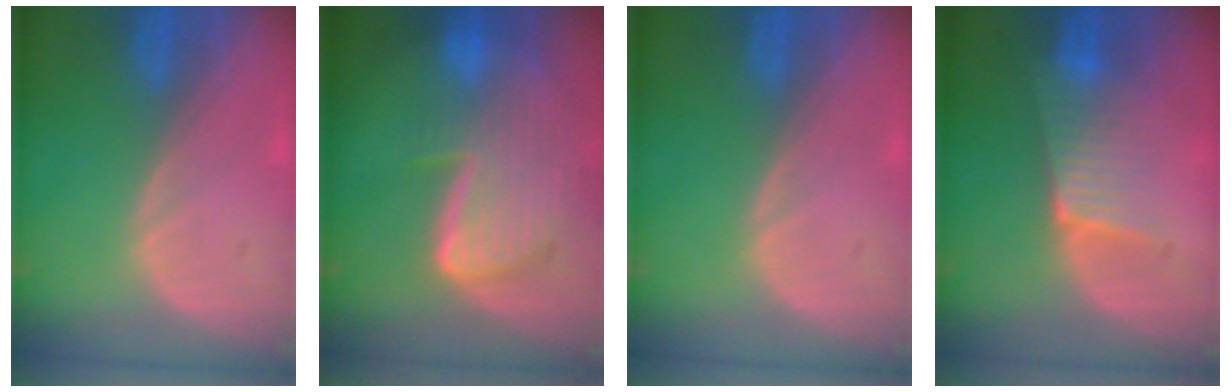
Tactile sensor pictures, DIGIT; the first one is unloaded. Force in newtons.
{"total": 9.1, "press": 8.0, "slide": 4.5}
{"total": 0.0}
{"total": 6.5, "press": 5.8, "slide": 2.9}